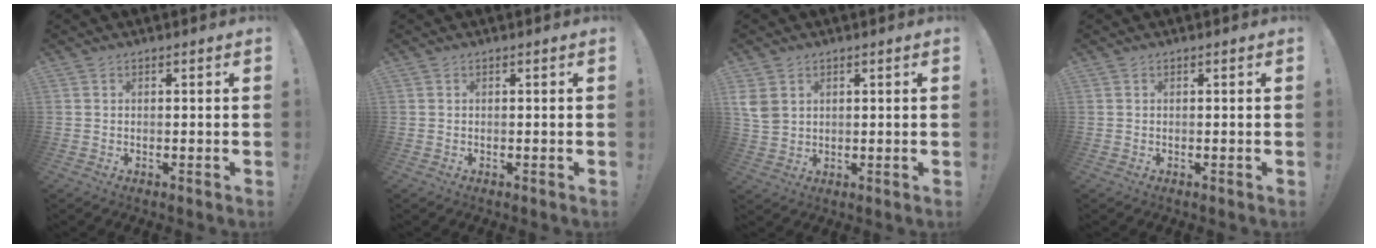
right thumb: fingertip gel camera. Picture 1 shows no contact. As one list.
[{"total": 0.0}, {"total": 5.2, "force": [2.2, 3.9, 2.6], "torque": [-0.059, -0.006, 0.044]}, {"total": 0.0}]